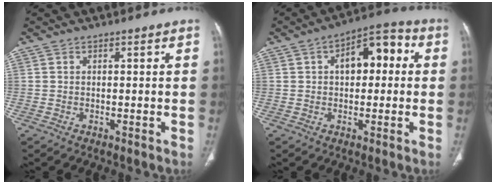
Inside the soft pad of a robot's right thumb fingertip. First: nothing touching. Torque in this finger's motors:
{"motor_torque": [-0.70, 0.81, 0.91, 0.24, 0.04]}